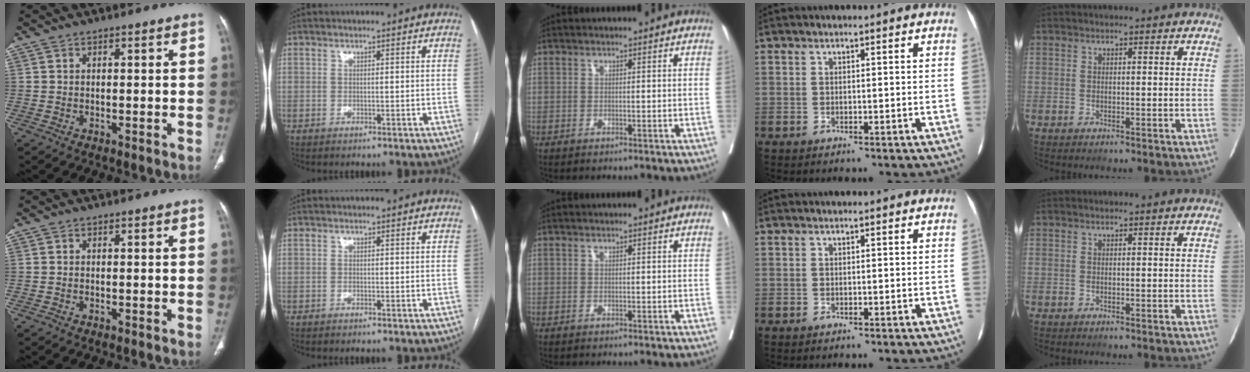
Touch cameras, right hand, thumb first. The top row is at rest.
{}